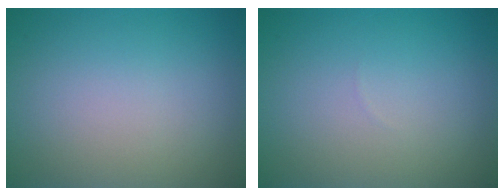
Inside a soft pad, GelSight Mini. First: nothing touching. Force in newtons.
{"total": 0.0}